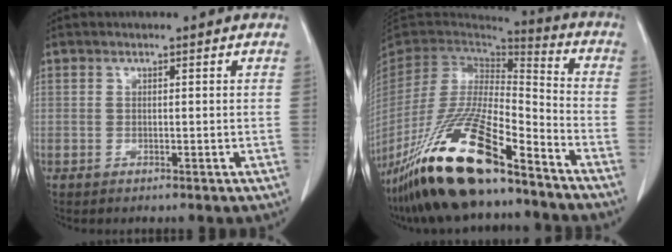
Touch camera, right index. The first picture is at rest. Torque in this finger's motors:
{"motor_torque": [1.10, -1.04, 0.89, 0.21]}